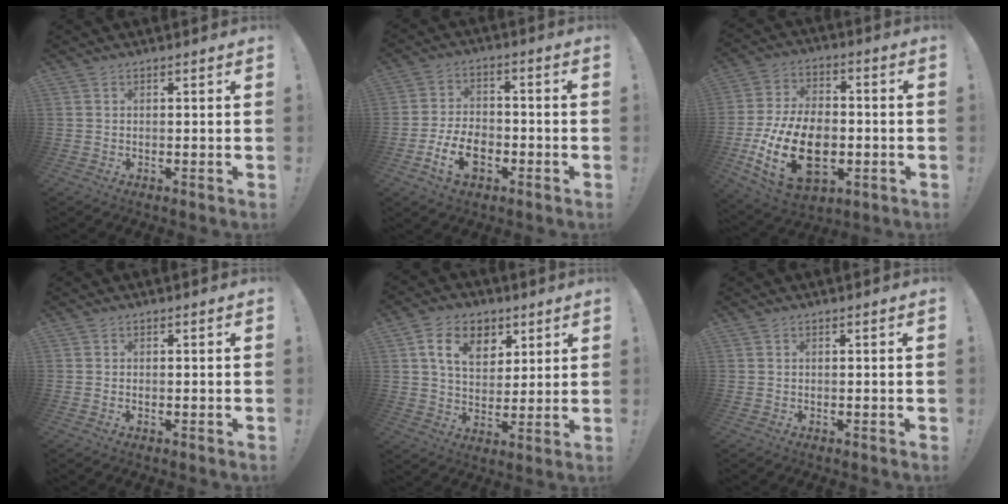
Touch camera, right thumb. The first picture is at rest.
{"total": 11.2, "force": [-5.0, 7.3, 6.9], "torque": [-0.121, 0.030, -0.084]}
{"total": 23.1, "force": [-5.9, 14.7, 16.8], "torque": [-0.313, 0.035, -0.083]}
{"total": 0.0}
{"total": 12.4, "force": [5.7, 8.8, 6.6], "torque": [-0.105, -0.013, 0.109]}
{"total": 0.0}